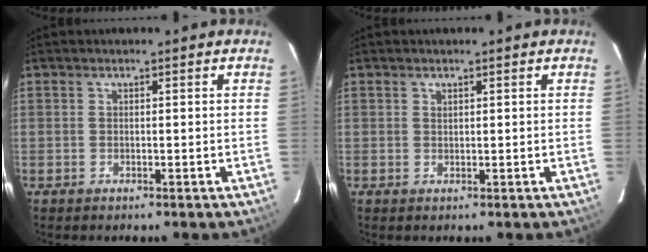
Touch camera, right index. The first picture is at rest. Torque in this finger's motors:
{"motor_torque": [-0.07, 0.07, -0.03, 0.01]}